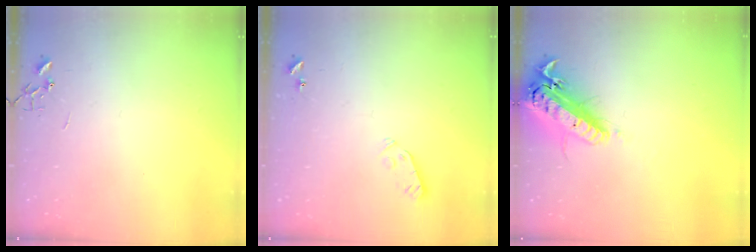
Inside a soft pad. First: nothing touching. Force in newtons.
{"total": 3.9, "press": 3.8, "slide": 0.9}
{"total": 19.3, "press": 18.8, "slide": 4.3}